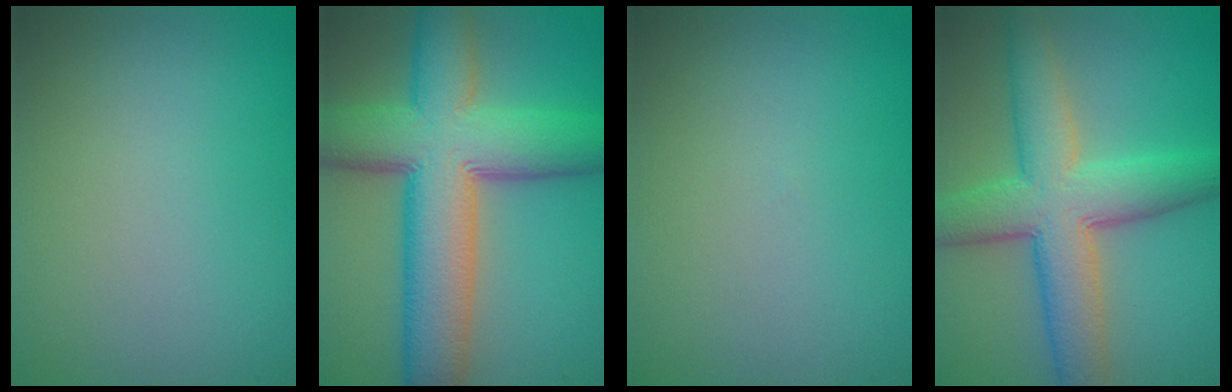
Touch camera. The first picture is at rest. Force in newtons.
{"total": 12.6, "press": 12.6, "slide": 0.6}
{"total": 0.0}
{"total": 8.3, "press": 8.3, "slide": 0.2}